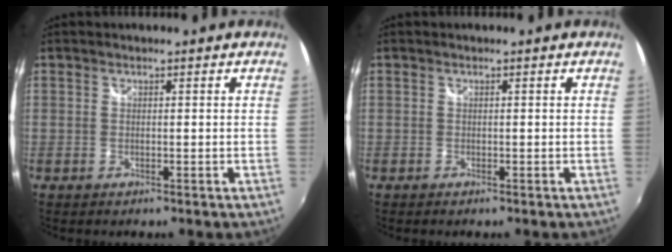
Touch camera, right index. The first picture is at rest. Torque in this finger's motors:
{"motor_torque": [0.41, -0.07, -0.04, -0.01]}